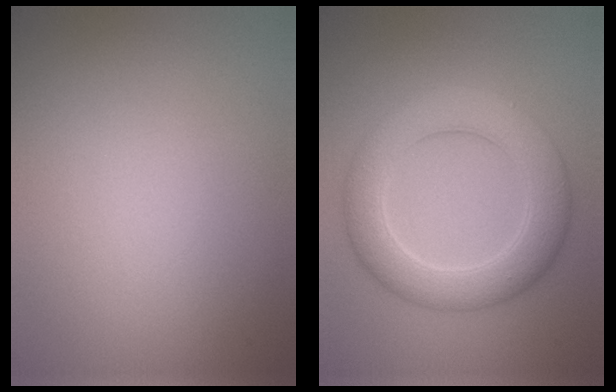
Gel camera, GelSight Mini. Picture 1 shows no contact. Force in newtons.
{"total": 6.0, "press": 6.0, "slide": 0.2}